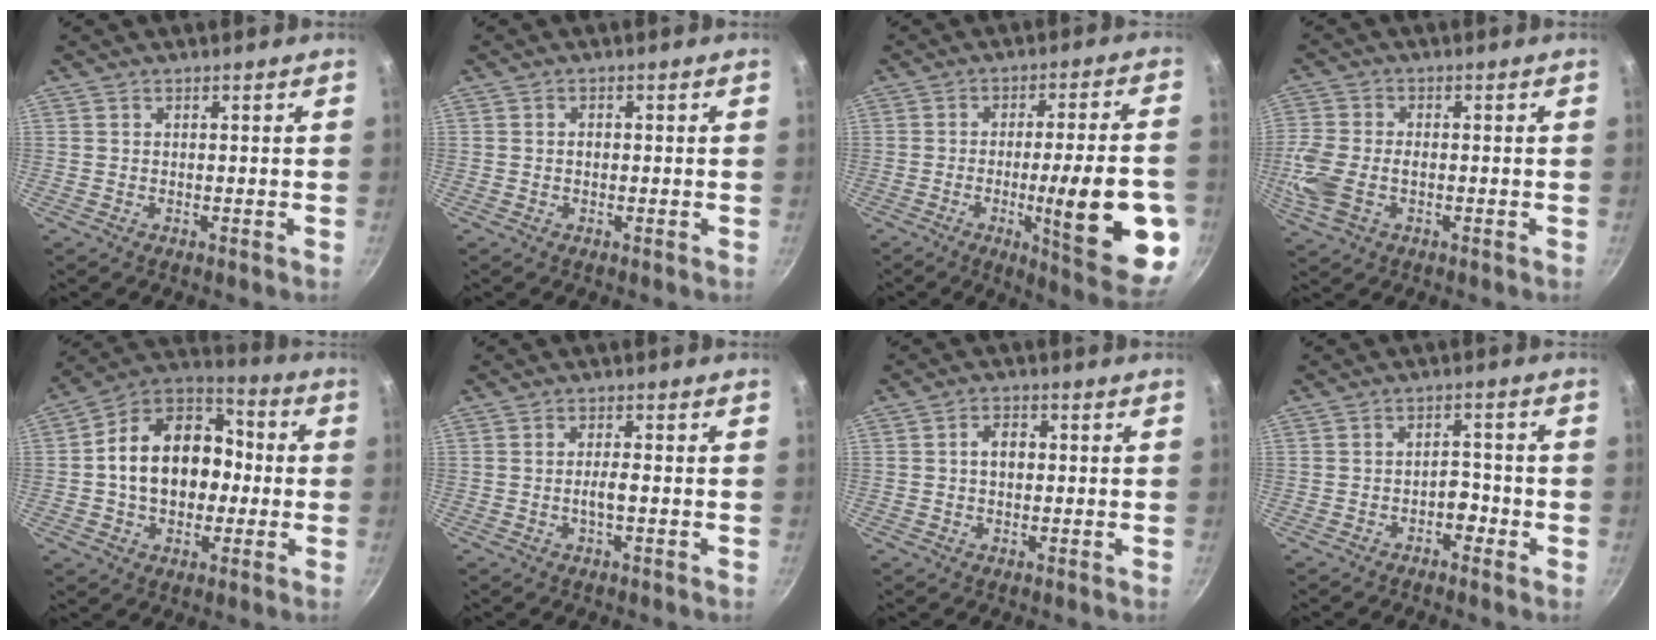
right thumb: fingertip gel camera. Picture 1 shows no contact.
{"total": 1.1, "force": [-0.1, 0.9, 0.6], "torque": [-0.009, 0.005, -0.003]}
{"total": 20.6, "force": [-5.1, 4.1, 19.5], "torque": [-0.252, 0.009, -0.066]}
{"total": 8.9, "force": [-2.0, 5.5, 6.7], "torque": [-0.156, 0.001, -0.045]}
{"total": 18.6, "force": [-0.5, 13.8, 12.4], "torque": [-0.174, 0.045, -0.021]}
{"total": 2.5, "force": [-0.5, 0.5, 2.3], "torque": [-0.046, 0.008, -0.011]}
{"total": 3.7, "force": [0.2, 2.6, 2.6], "torque": [-0.028, 0.012, 0.000]}
{"total": 3.1, "force": [-1.7, 1.9, 1.8], "torque": [-0.007, 0.023, -0.027]}